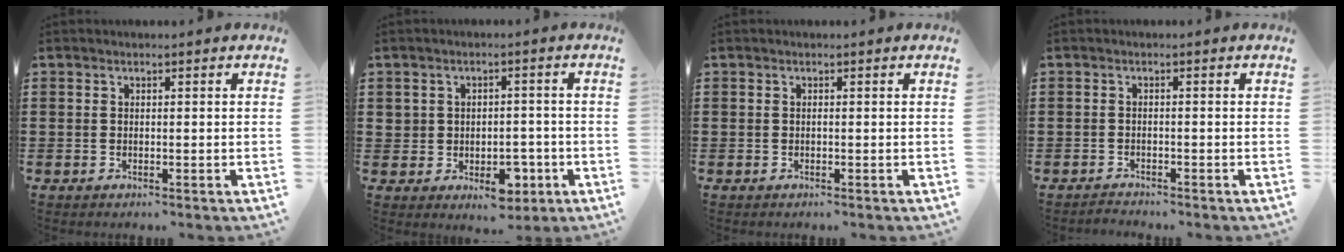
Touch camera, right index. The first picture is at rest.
{"total": 4.5, "force": [-1.4, 3.3, 2.7], "torque": [-0.045, 0.006, -0.028]}
{"total": 0.0}
{"total": 1.1, "force": [-1.1, 0.0, 0.0], "torque": [-0.004, 0.003, -0.025]}